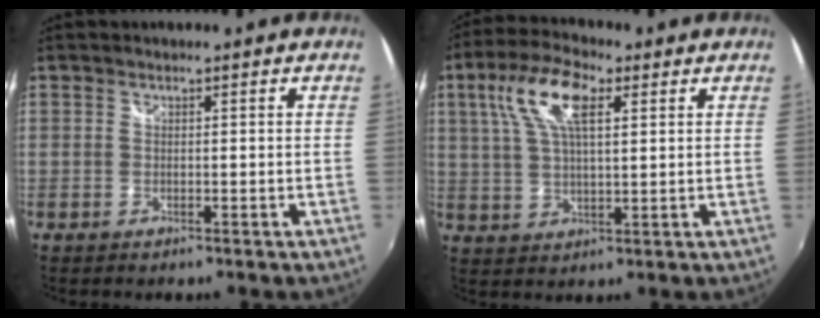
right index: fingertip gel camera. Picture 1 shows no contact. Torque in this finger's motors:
{"motor_torque": [0.31, 0.05, 0.35, 0.11]}